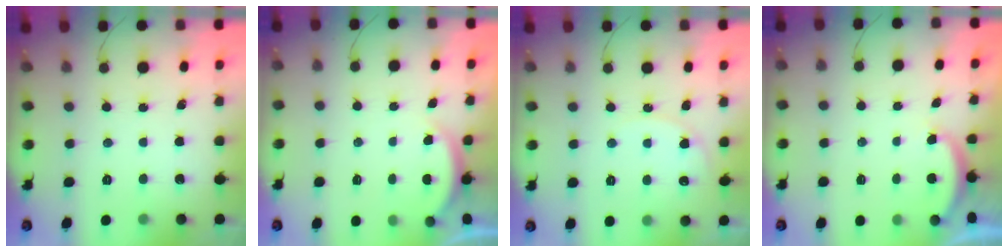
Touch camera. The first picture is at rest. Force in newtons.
{"total": 2.5, "press": 2.4, "slide": 0.6}
{"total": 6.0, "press": 6.0, "slide": 0.4}
{"total": 2.9, "press": 2.8, "slide": 0.6}